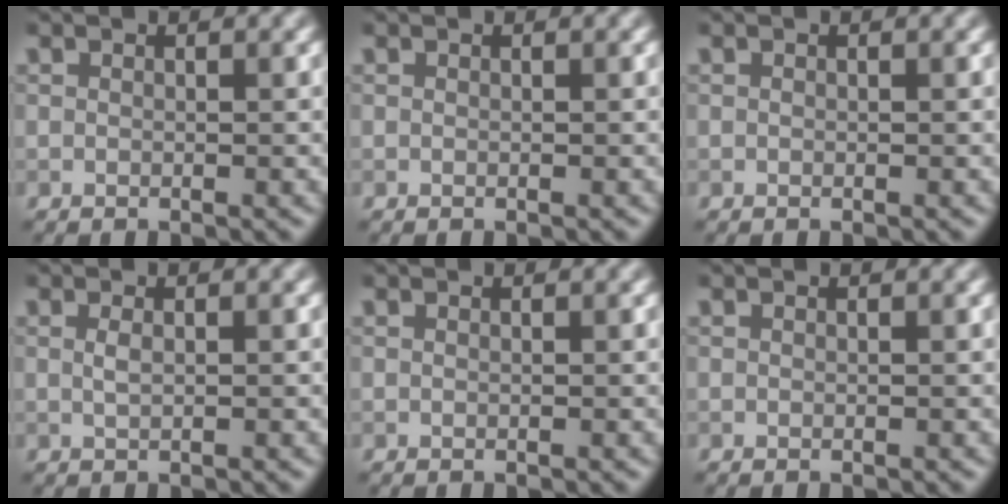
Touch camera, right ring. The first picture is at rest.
{"total": 0.0}
{"total": 0.0}
{"total": 0.9, "force": [0.2, 0.3, 0.8], "torque": [-0.017, 0.002, 0.004]}
{"total": 0.0}
{"total": 0.0}